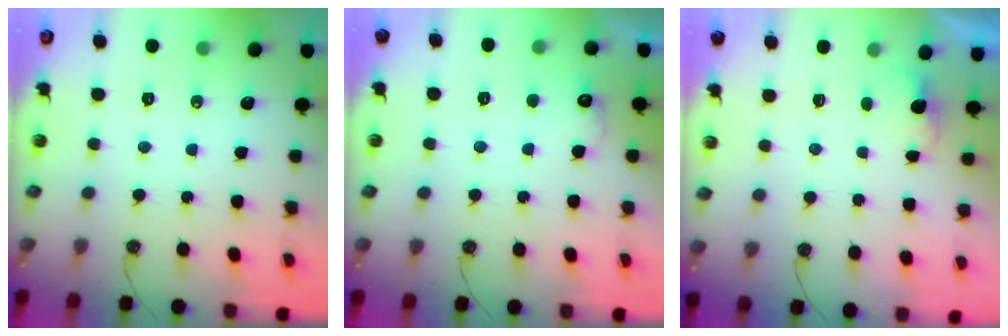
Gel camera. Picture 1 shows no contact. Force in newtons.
{"total": 5.7, "press": 5.6, "slide": 1.3}
{"total": 1.7, "press": 1.5, "slide": 0.8}